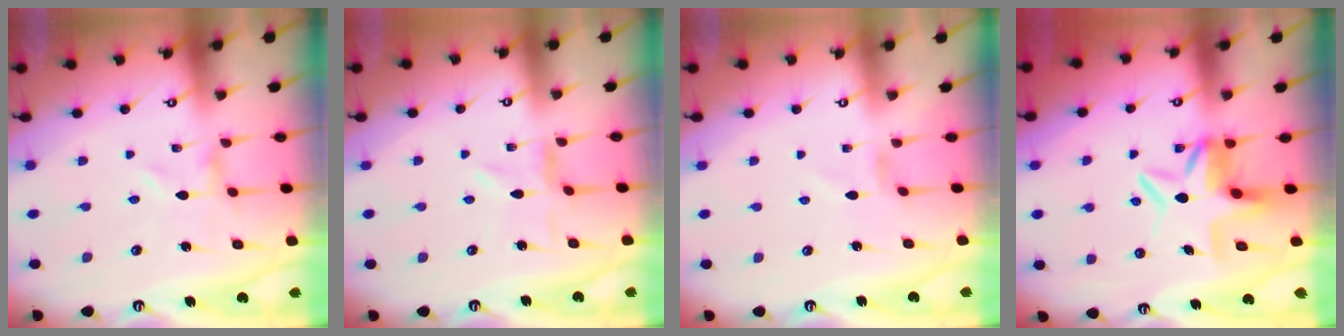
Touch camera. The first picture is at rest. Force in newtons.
{"total": 1.3, "press": 1.2, "slide": 0.3}
{"total": 1.1, "press": 1.0, "slide": 0.3}
{"total": 6.8, "press": 6.1, "slide": 3.0}